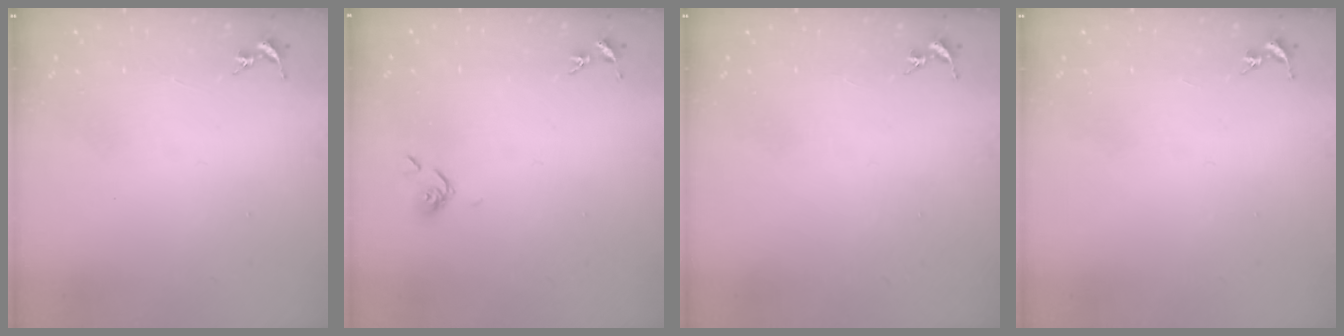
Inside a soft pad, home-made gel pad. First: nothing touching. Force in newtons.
{"total": 4.3, "press": 4.2, "slide": 0.6}
{"total": 0.0}
{"total": 0.0}